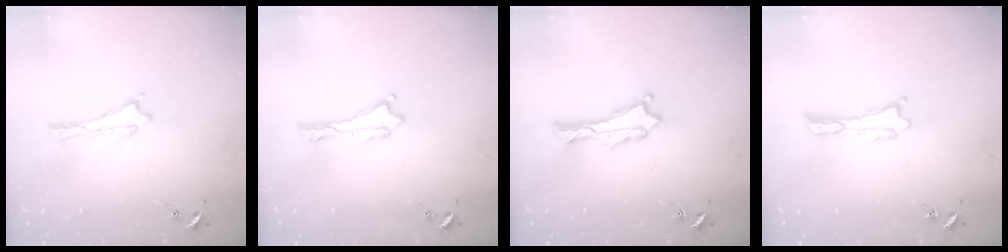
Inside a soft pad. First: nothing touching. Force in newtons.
{"total": 0.0}
{"total": 0.9, "press": 0.9, "slide": 0.2}
{"total": 0.0}